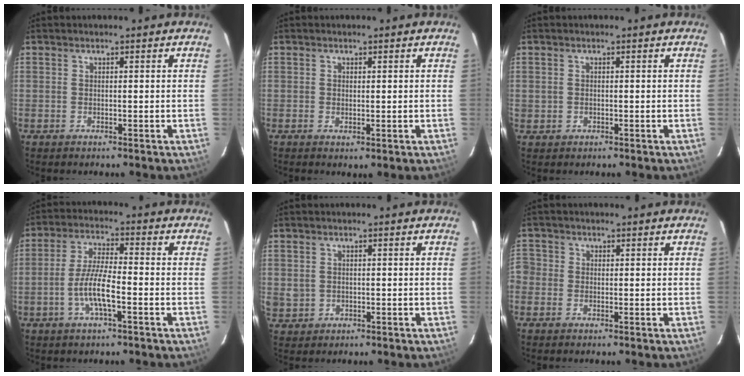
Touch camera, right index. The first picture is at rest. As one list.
[{"total": 0.7, "force": [0.2, 0.6, 0.3], "torque": [-0.008, 0.000, 0.002]}, {"total": 1.2, "force": [-0.1, 1.2, 0.2], "torque": [-0.003, 0.001, 0.001]}, {"total": 7.6, "force": [-2.8, 1.3, 6.9], "torque": [-0.141, 0.003, -0.055]}, {"total": 4.0, "force": [-0.2, 3.8, 1.2], "torque": [-0.029, 0.003, 0.007]}, {"total": 3.2, "force": [-1.2, 2.9, 0.6], "torque": [-0.016, 0.002, -0.031]}]